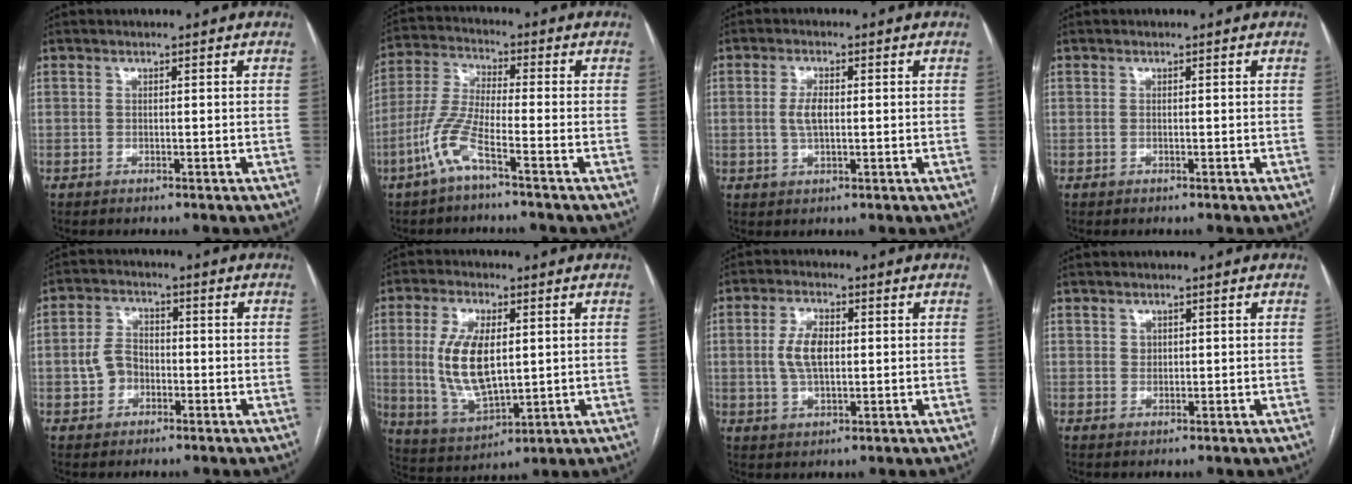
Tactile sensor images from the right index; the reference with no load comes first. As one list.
[{"total": 7.7, "force": [-4.2, 0.6, 6.4], "torque": [-0.150, 0.002, -0.091]}, {"total": 3.5, "force": [0.2, 1.4, 3.2], "torque": [-0.070, 0.004, 0.005]}, {"total": 0.0}, {"total": 5.0, "force": [-1.2, 4.0, 2.7], "torque": [-0.062, 0.019, -0.020]}, {"total": 12.2, "force": [1.3, 5.3, 10.9], "torque": [-0.232, 0.000, 0.034]}, {"total": 6.0, "force": [0.5, 2.8, 5.2], "torque": [-0.112, 0.011, 0.012]}, {"total": 1.2, "force": [0.5, 1.0, 0.4], "torque": [0.000, -0.002, 0.007]}]